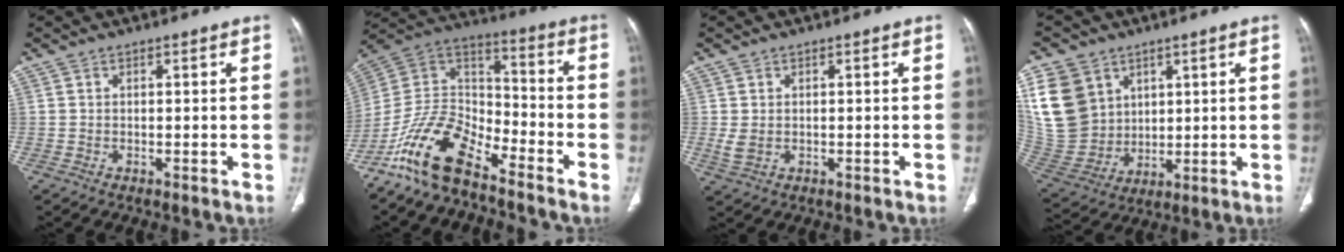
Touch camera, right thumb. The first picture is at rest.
{"total": 15.2, "force": [-11.1, 6.4, 8.2], "torque": [-0.142, 0.083, -0.217]}
{"total": 2.6, "force": [0.0, 2.0, 1.7], "torque": [-0.042, -0.003, 0.008]}
{"total": 18.1, "force": [7.1, 14.4, 8.4], "torque": [-0.170, -0.013, 0.161]}